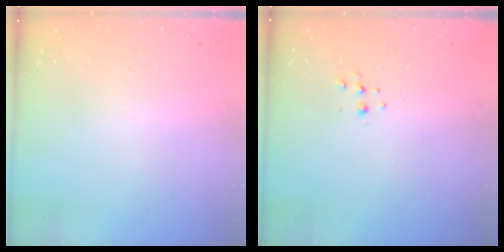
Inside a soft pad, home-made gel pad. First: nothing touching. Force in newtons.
{"total": 3.8, "press": 3.7, "slide": 0.7}